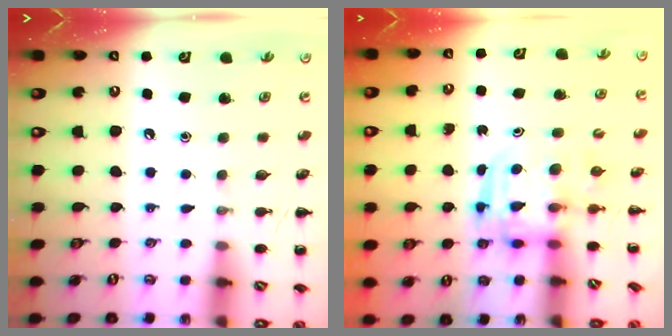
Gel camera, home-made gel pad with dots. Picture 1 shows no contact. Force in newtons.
{"total": 3.0, "press": 3.0, "slide": 0.3}